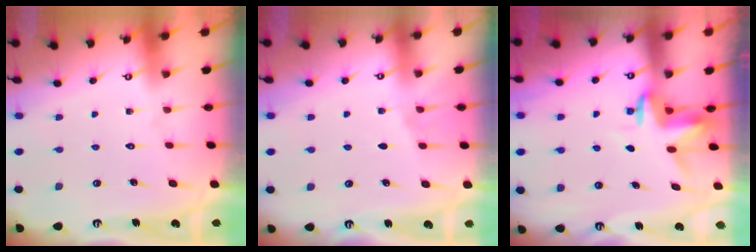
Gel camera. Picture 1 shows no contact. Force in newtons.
{"total": 1.8, "press": 1.3, "slide": 1.2}
{"total": 3.4, "press": 3.4, "slide": 0.2}